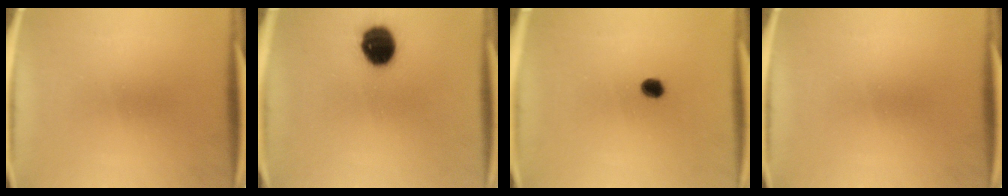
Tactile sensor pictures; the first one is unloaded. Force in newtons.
{"total": 10.7}
{"total": 2.7}
{"total": 0.0}